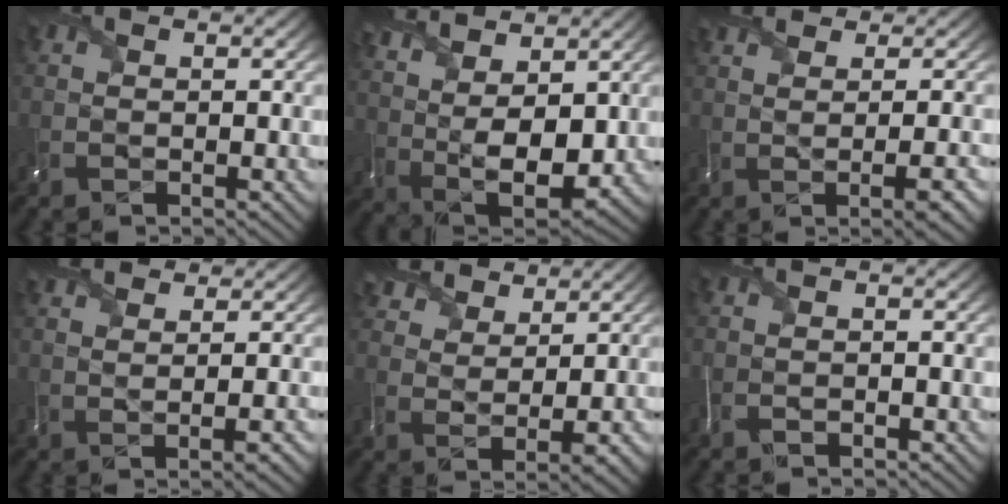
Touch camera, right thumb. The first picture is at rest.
{"total": 12.2, "force": [5.7, 5.9, 9.0], "torque": [-0.208, 0.012, 0.095]}
{"total": 6.5, "force": [2.8, 2.2, 5.4], "torque": [-0.064, 0.033, 0.022]}
{"total": 4.6, "force": [3.0, 1.2, 3.3], "torque": [-0.051, 0.015, 0.029]}
{"total": 6.1, "force": [4.8, 2.5, 2.9], "torque": [-0.063, 0.010, 0.081]}
{"total": 0.9, "force": [-0.9, -0.3, -0.1], "torque": [0.002, 0.003, -0.020]}